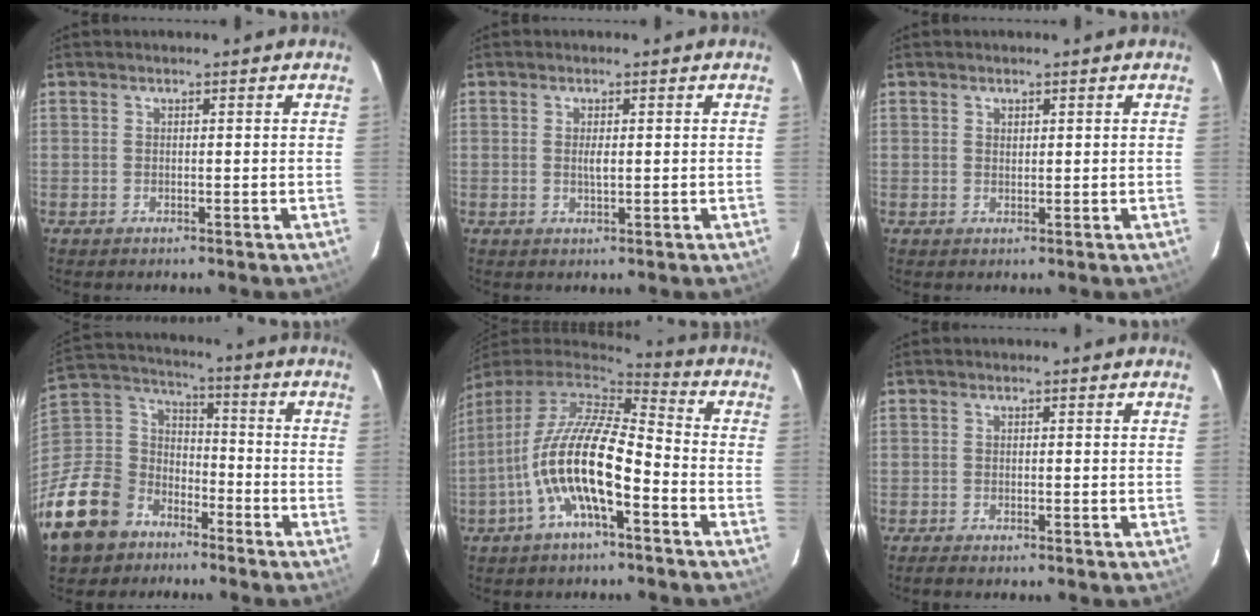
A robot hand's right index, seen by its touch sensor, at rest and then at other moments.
{"total": 1.6, "force": [0.1, 0.6, 1.5], "torque": [-0.027, -0.001, 0.003]}
{"total": 0.9, "force": [0.6, 0.7, 0.3], "torque": [-0.003, 0.003, 0.010]}
{"total": 17.9, "force": [-11.6, 12.4, 5.7], "torque": [-0.168, 0.041, -0.195]}
{"total": 15.6, "force": [-5.4, 4.7, 13.9], "torque": [-0.262, -0.008, -0.107]}
{"total": 1.2, "force": [-1.0, 0.1, 0.6], "torque": [-0.014, -0.002, -0.018]}